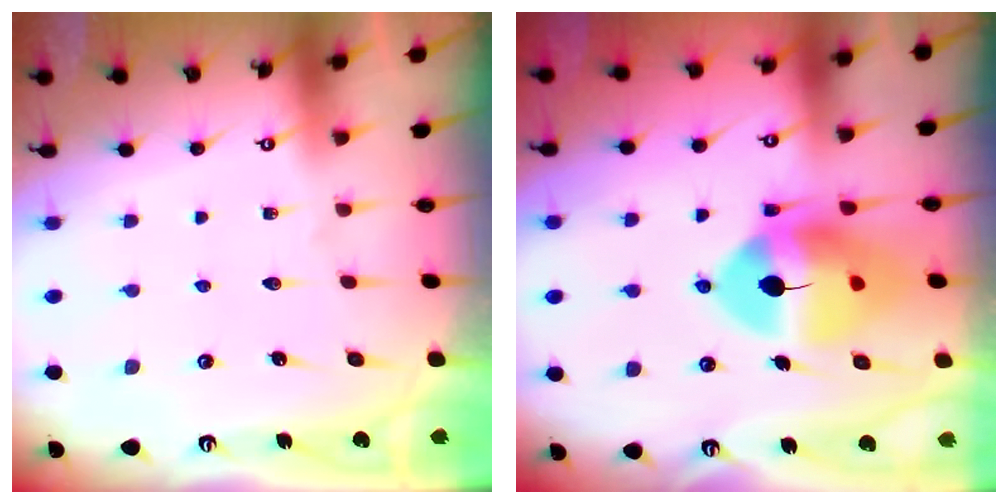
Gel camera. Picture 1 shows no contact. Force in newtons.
{"total": 15.4, "press": 15.2, "slide": 2.4}